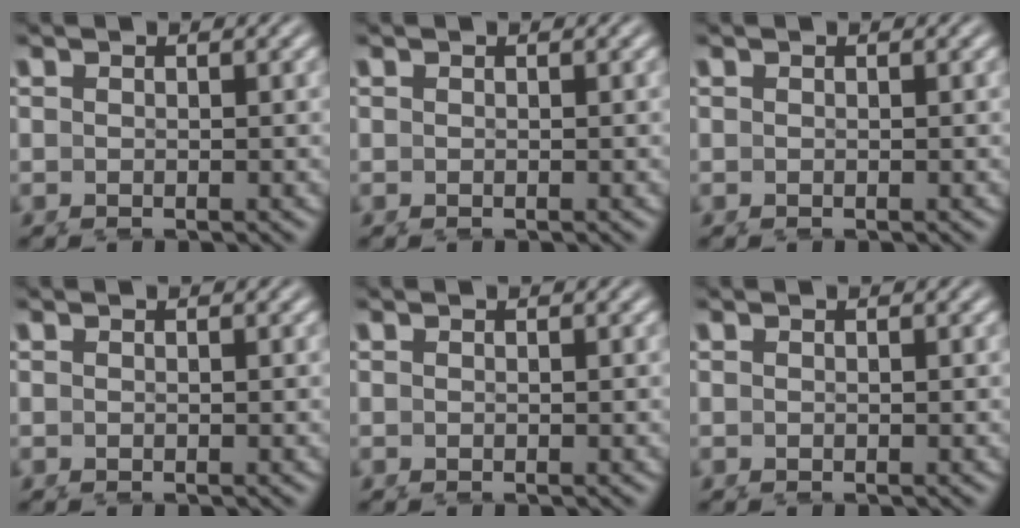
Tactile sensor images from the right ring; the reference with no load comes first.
{"total": 0.0}
{"total": 0.0}
{"total": 0.0}
{"total": 0.0}
{"total": 0.0}